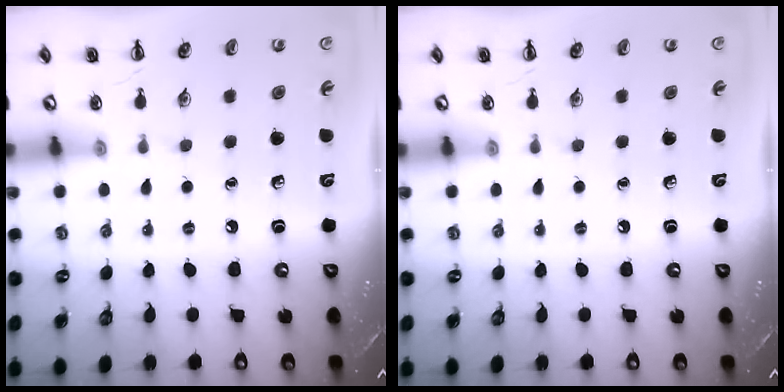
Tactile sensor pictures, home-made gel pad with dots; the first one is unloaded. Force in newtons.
{"total": 0.0}